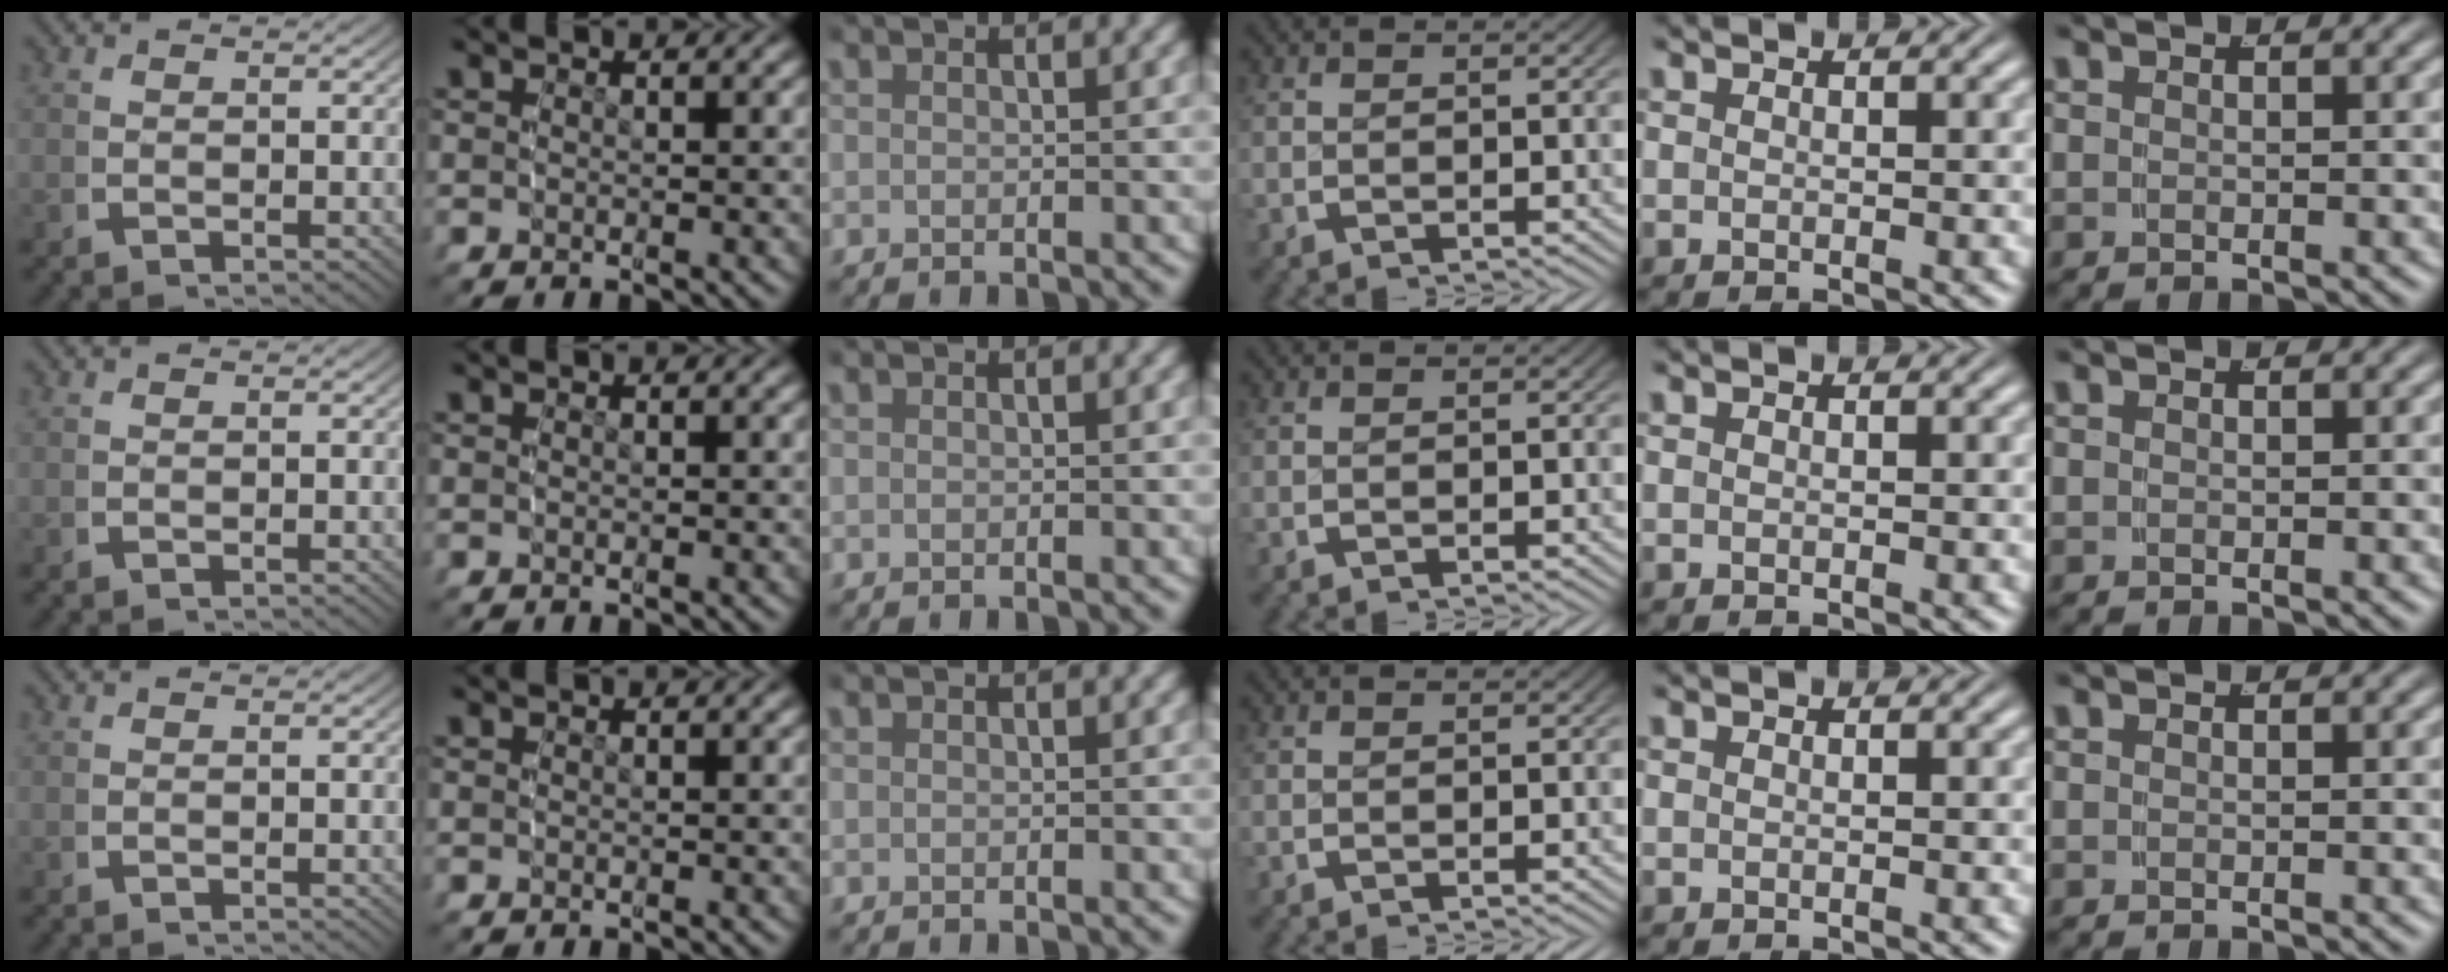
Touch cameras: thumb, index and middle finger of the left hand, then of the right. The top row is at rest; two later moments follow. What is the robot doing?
{"motion": "reach", "object": "shirt"}